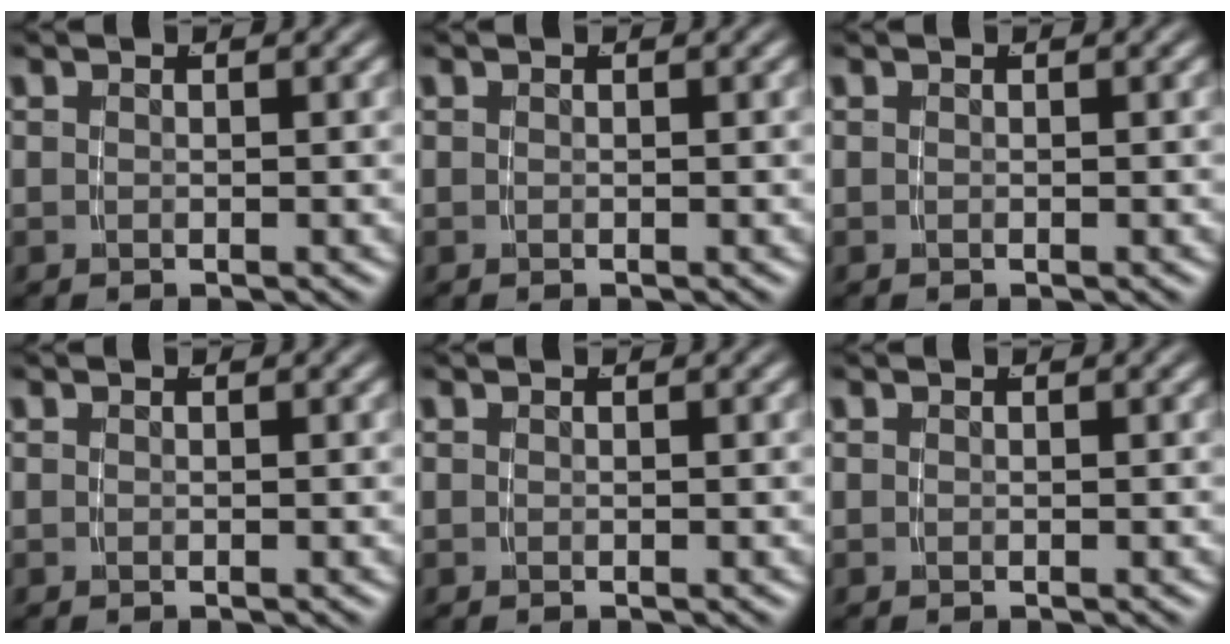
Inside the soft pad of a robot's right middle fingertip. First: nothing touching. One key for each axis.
{"total": 0.0}
{"total": 0.0}
{"total": 0.0}
{"total": 0.0}
{"total": 0.0}